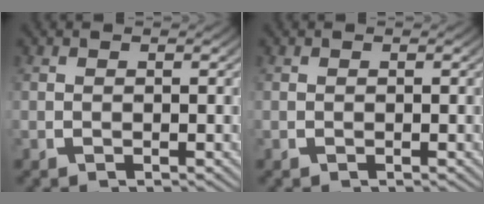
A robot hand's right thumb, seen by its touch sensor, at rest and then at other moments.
{"total": 0.0}